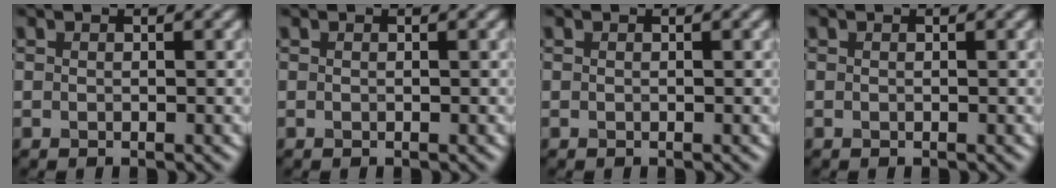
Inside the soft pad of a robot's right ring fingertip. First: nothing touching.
{"total": 0.0}
{"total": 0.0}
{"total": 0.0}